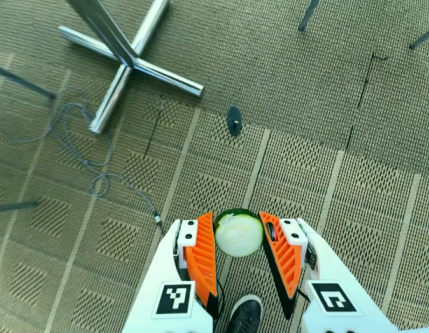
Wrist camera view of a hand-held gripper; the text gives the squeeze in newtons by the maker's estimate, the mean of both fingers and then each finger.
{"total": 9.5, "left": 9.2, "right": 9.9}